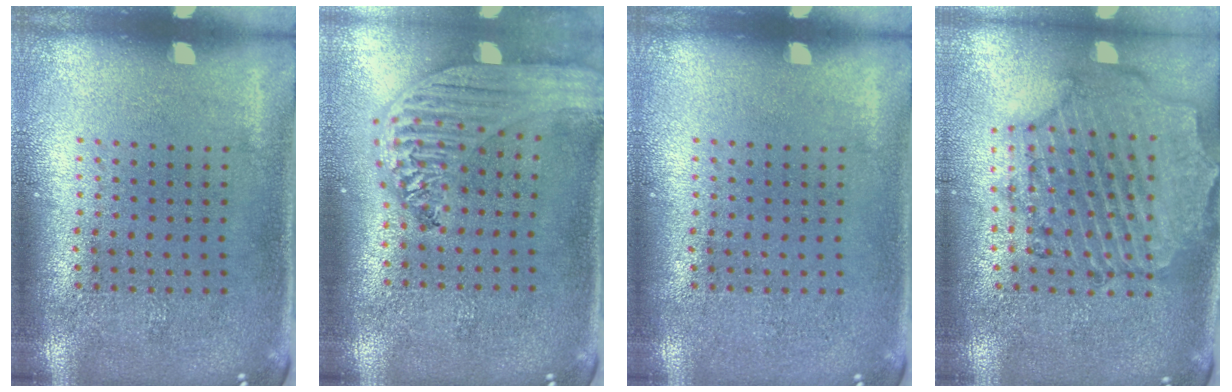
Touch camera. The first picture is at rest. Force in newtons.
{"total": 2.9, "press": 2.3, "slide": 1.8}
{"total": 0.0}
{"total": 1.6, "press": 1.5, "slide": 0.3}